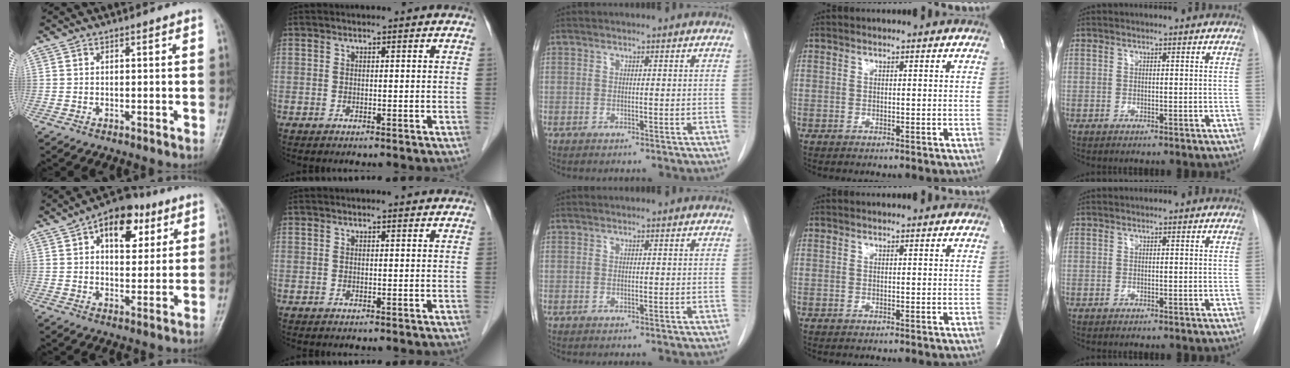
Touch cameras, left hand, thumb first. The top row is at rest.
{"thumb": {"total": 12.1, "force": [5.2, 7.1, 8.3], "torque": [-0.083, -0.004, 0.072]}, "index": {"total": 2.4, "force": [2.3, 0.6, 0.6], "torque": [-0.008, 0.011, 0.024]}}